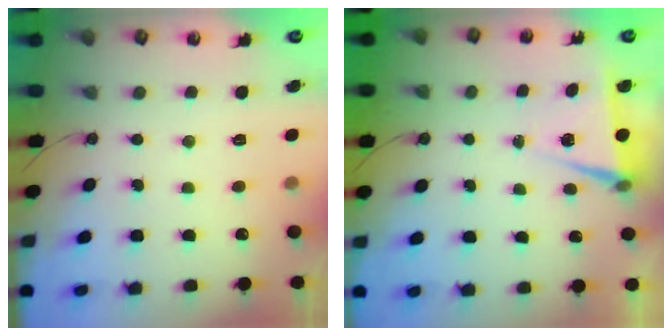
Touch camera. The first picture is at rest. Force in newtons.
{"total": 5.6, "press": 3.7, "slide": 4.3}